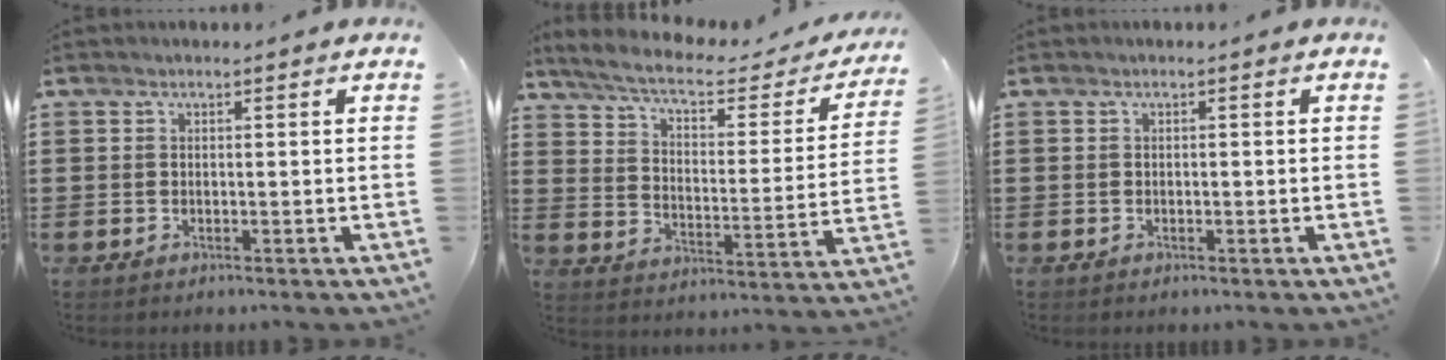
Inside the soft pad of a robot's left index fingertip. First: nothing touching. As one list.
[{"total": 6.3, "force": [4.8, 1.3, 3.8], "torque": [-0.094, -0.024, 0.079]}, {"total": 0.0}]